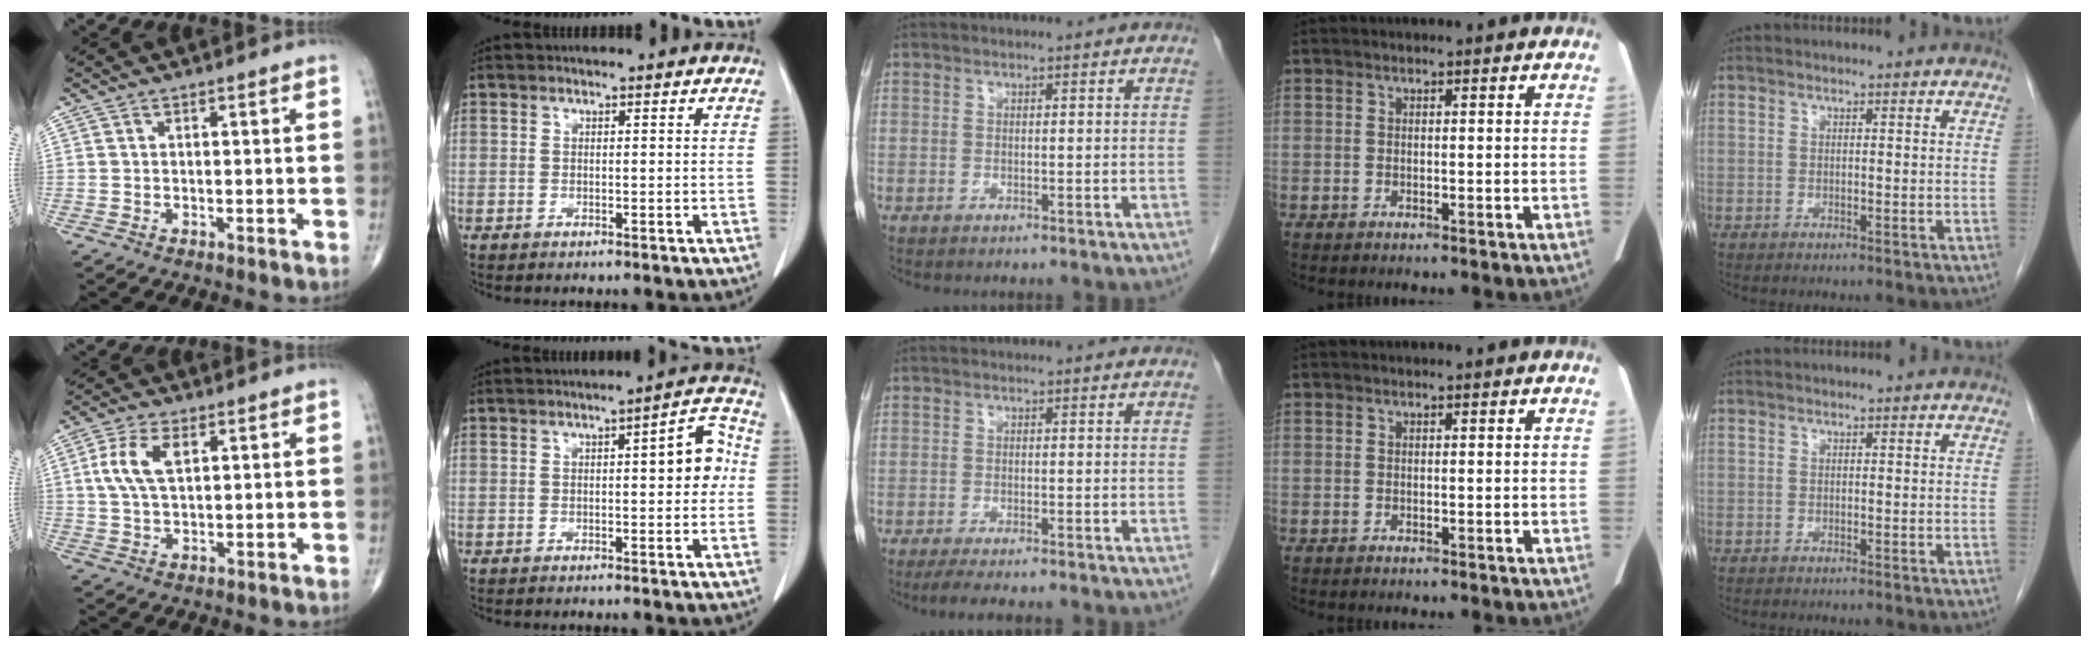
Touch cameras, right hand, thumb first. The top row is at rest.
{"thumb": {"total": 7.4, "force": [2.1, 3.8, 6.0], "torque": [-0.127, 0.004, 0.042]}, "index": {"total": 6.0, "force": [0.4, 1.6, 5.8], "torque": [-0.069, 0.018, 0.001]}, "middle": {"total": 4.3, "force": [-3.5, 0.5, 2.5], "torque": [-0.039, -0.008, -0.051]}}